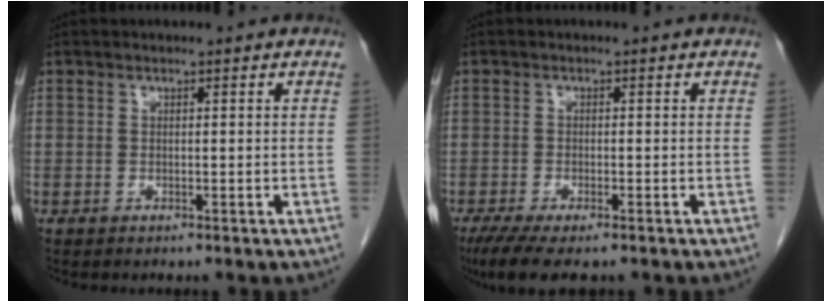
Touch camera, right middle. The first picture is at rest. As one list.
[{"total": 6.8, "force": [-5.0, 1.6, 4.2], "torque": [-0.067, -0.016, -0.080]}]